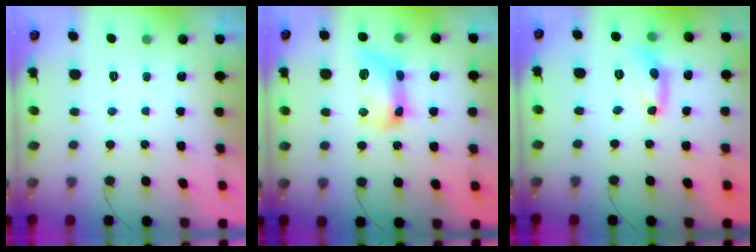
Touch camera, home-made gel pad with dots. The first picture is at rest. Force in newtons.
{"total": 12.5, "press": 12.5, "slide": 0.4}
{"total": 9.1, "press": 9.1, "slide": 0.8}